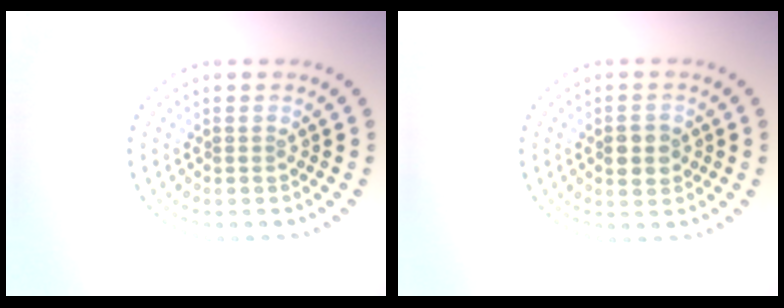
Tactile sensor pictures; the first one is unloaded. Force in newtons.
{"total": 2.6, "press": 2.6, "slide": 0.0}